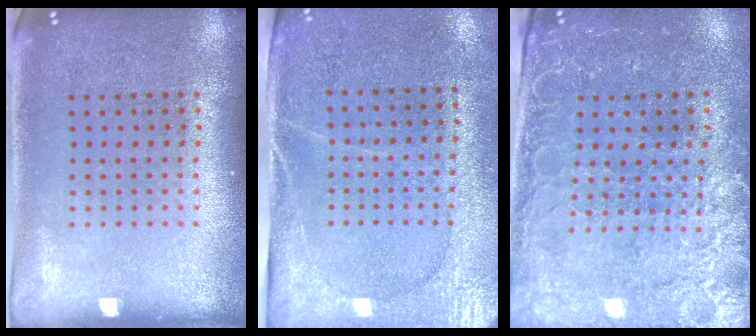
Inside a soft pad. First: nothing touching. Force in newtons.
{"total": 2.9, "press": 2.5, "slide": 1.4}
{"total": 3.1, "press": 2.9, "slide": 1.0}